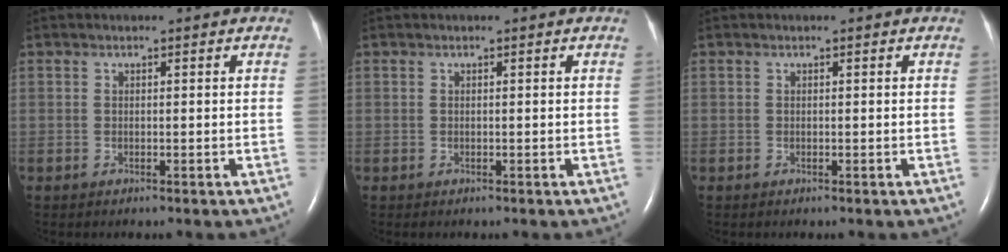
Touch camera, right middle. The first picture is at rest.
{"total": 0.0}
{"total": 0.0}